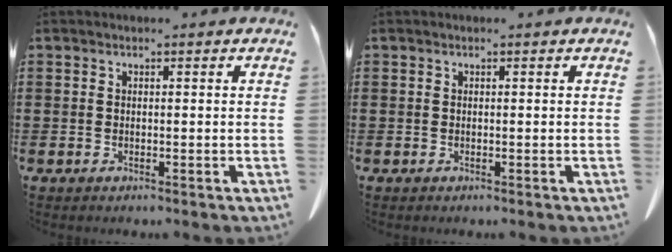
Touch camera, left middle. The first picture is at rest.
{"total": 0.0}